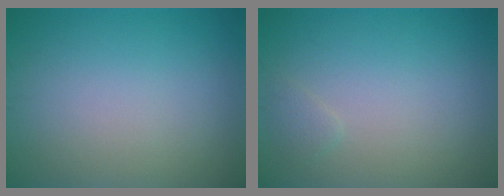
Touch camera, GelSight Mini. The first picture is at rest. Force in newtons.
{"total": 0.8, "press": 0.8, "slide": 0.1}